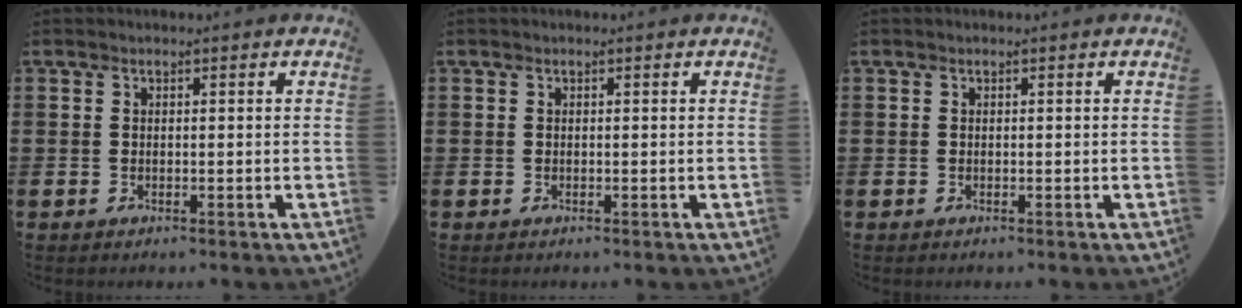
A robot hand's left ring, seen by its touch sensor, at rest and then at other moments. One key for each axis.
{"total": 0.0}
{"total": 0.0}